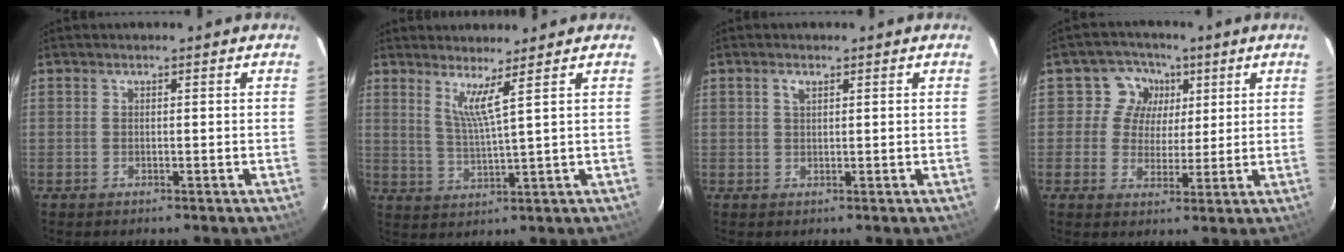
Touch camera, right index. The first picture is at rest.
{"total": 4.4, "force": [2.7, -1.1, 3.3], "torque": [-0.063, -0.013, 0.050]}
{"total": 1.3, "force": [0.6, 0.7, 1.0], "torque": [-0.019, 0.004, 0.011]}
{"total": 6.9, "force": [2.1, 6.5, 0.8], "torque": [-0.007, 0.006, 0.026]}